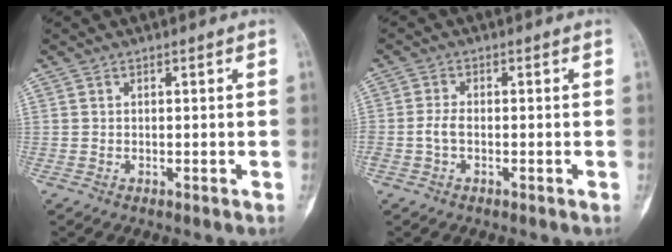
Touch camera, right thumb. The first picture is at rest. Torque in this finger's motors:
{"motor_torque": [0.48, 0.50, 0.52, 0.09, -0.01]}